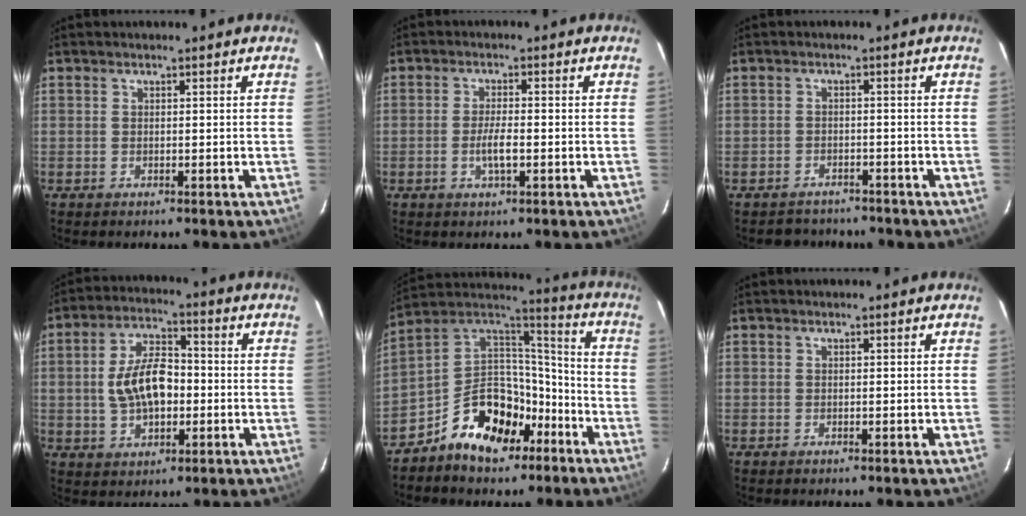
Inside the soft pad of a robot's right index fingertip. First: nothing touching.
{"total": 3.6, "force": [-1.1, 0.8, 3.3], "torque": [-0.063, -0.004, -0.020]}
{"total": 4.9, "force": [-4.3, 2.5, 0.3], "torque": [-0.014, 0.011, -0.060]}
{"total": 10.9, "force": [-1.0, 6.0, 9.1], "torque": [-0.177, 0.016, -0.011]}
{"total": 17.3, "force": [-9.9, 10.4, 9.7], "torque": [-0.192, 0.049, -0.155]}
{"total": 0.0}